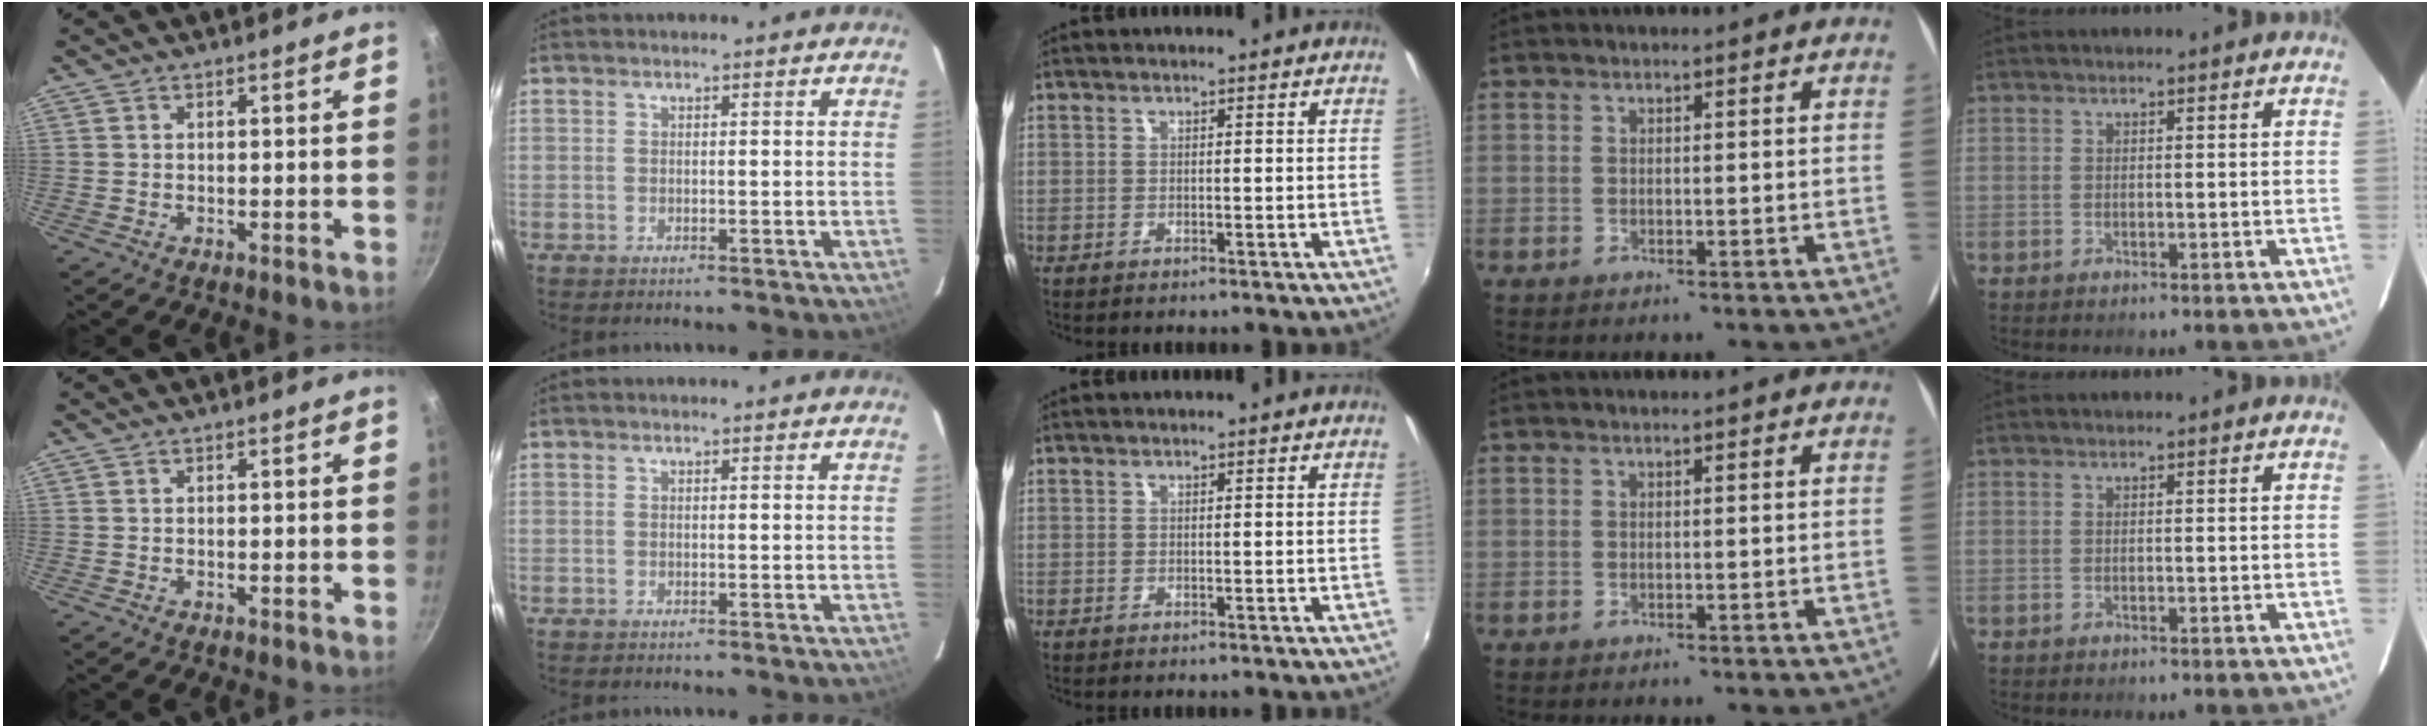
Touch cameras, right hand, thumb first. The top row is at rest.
{}